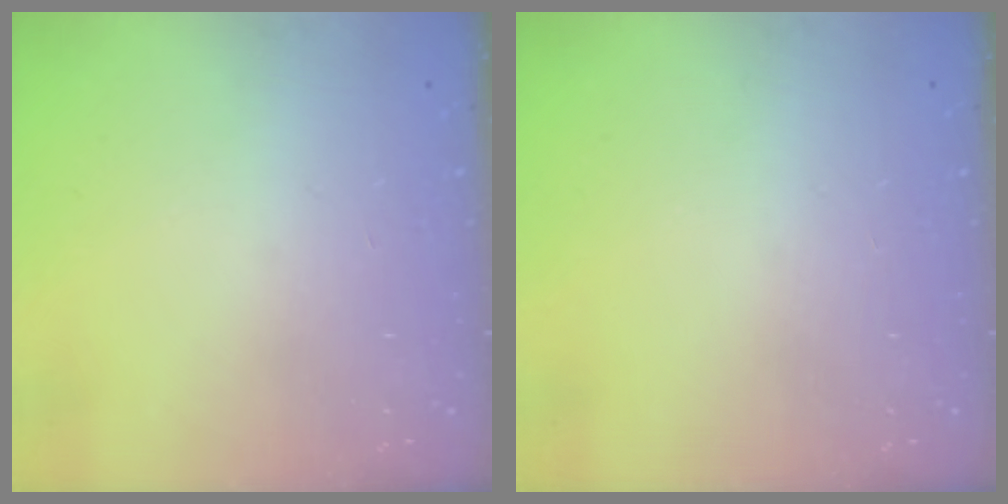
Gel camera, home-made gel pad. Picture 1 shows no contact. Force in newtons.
{"total": 0.0}